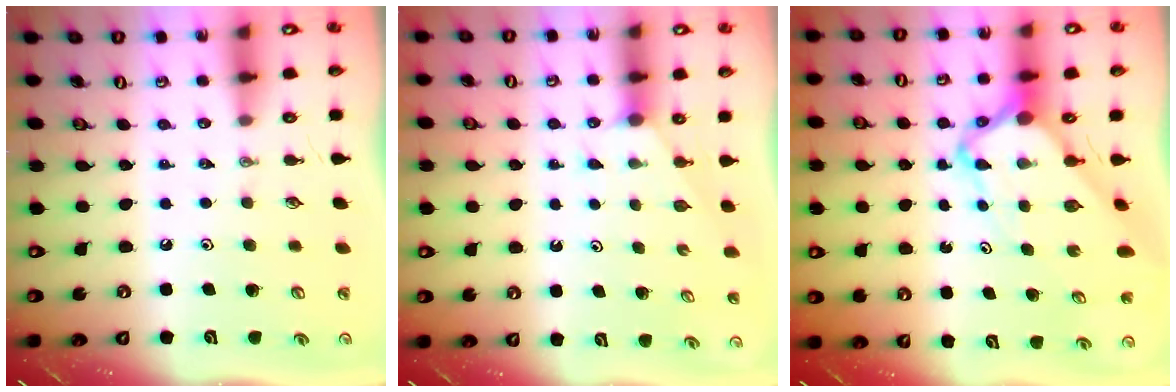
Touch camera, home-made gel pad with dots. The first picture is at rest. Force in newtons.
{"total": 2.0, "press": 2.0, "slide": 0.2}
{"total": 6.0, "press": 6.0, "slide": 0.5}